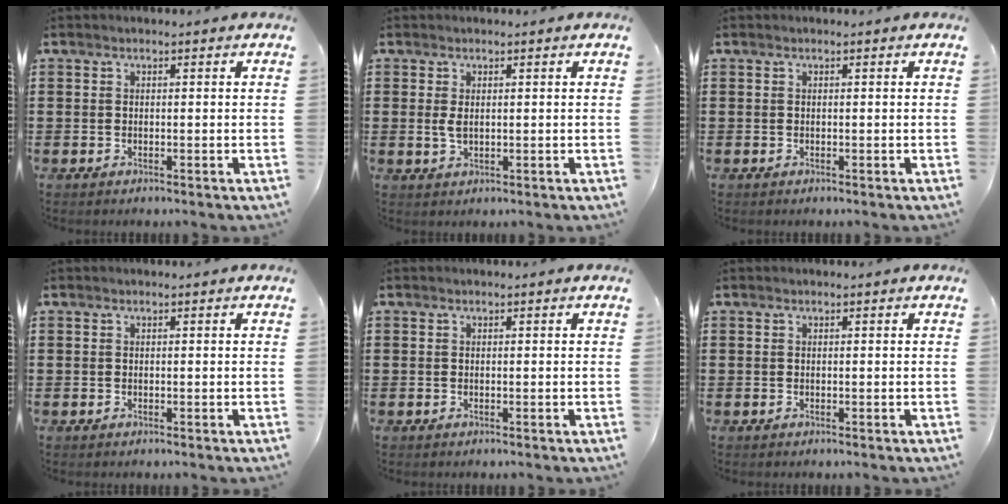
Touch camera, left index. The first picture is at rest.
{"total": 1.8, "force": [0.3, 0.8, 1.6], "torque": [-0.042, 0.000, 0.001]}
{"total": 0.0}
{"total": 0.0}
{"total": 0.0}
{"total": 0.0}